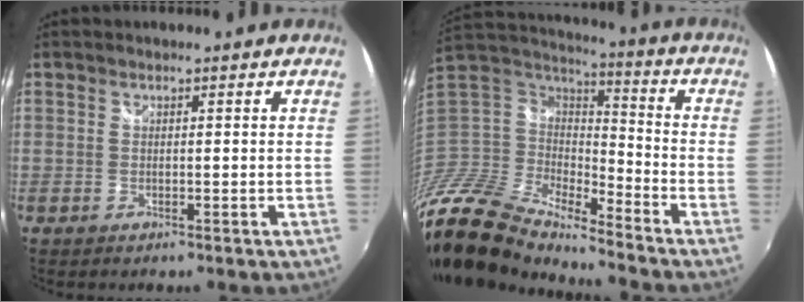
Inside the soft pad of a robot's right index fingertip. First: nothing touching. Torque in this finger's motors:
{"motor_torque": [-1.58, -0.56, -1.05, -0.21]}